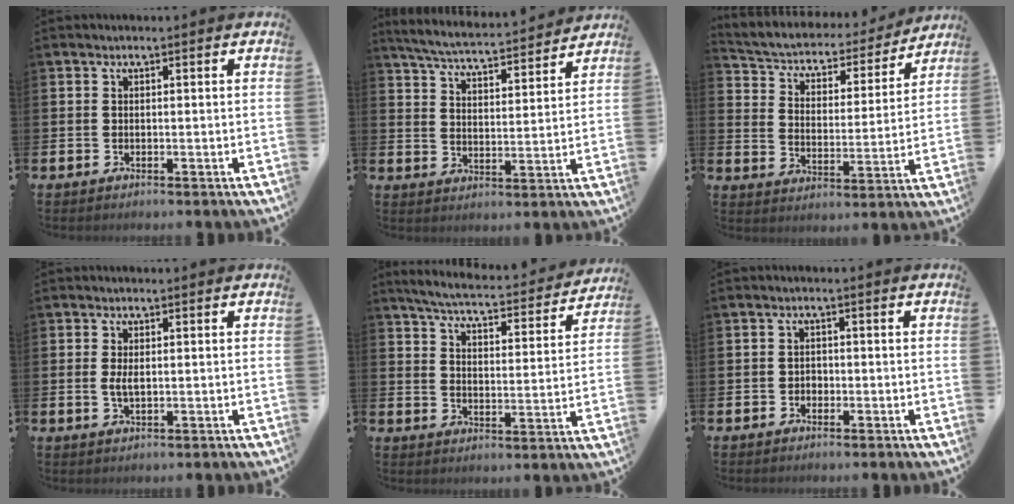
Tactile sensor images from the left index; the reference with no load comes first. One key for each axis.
{"total": 5.4, "fx": 5.3, "fy": 0.3, "fz": 1.3, "tx": -0.051, "ty": -0.041, "tz": 0.089}
{"total": 4.7, "fx": 4.1, "fy": 1.9, "fz": 1.1, "tx": -0.052, "ty": -0.035, "tz": 0.063}
{"total": 2.1, "fx": 0.1, "fy": 0.8, "fz": 1.9, "tx": -0.036, "ty": 0.002, "tz": -0.001}
{"total": 5.3, "fx": 5.0, "fy": 0.5, "fz": 1.5, "tx": -0.056, "ty": -0.038, "tz": 0.082}
{"total": 1.3, "fx": -0.6, "fy": 1.0, "fz": 0.4, "tx": -0.008, "ty": 0.004, "tz": -0.015}